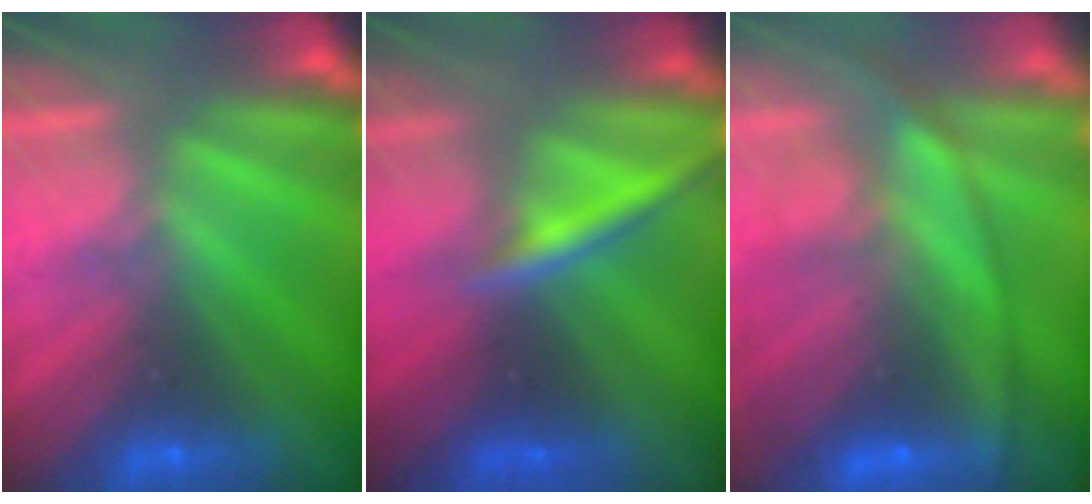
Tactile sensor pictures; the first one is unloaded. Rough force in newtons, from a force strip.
{"total": 2.4}
{"total": 14.6}